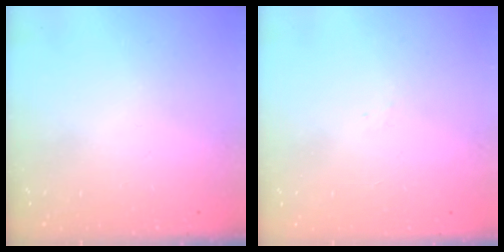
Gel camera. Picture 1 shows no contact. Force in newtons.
{"total": 1.6, "press": 1.5, "slide": 0.4}